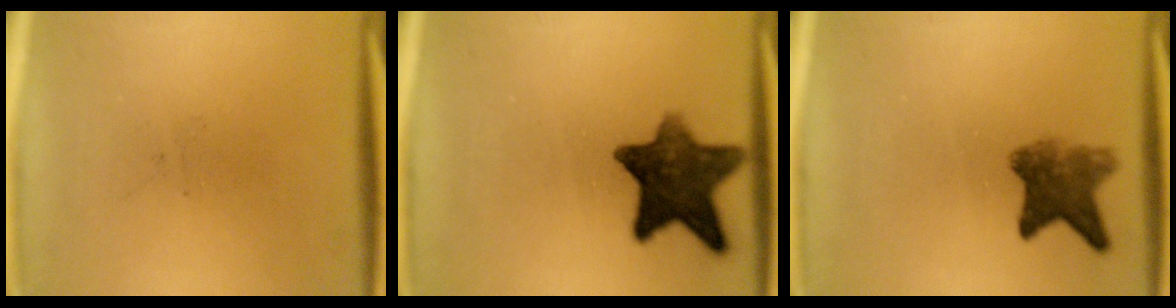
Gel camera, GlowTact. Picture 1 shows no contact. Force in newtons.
{"total": 11.5}
{"total": 5.8}